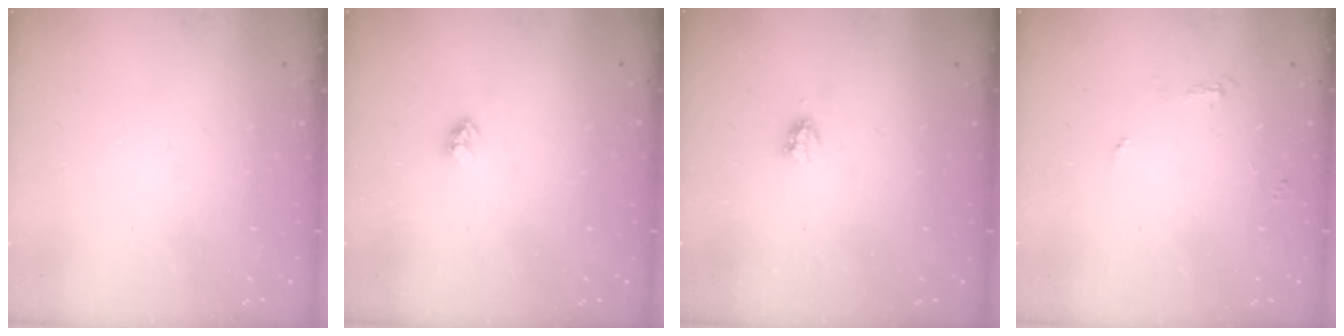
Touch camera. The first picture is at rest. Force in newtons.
{"total": 2.4, "press": 2.4, "slide": 0.1}
{"total": 2.9, "press": 2.9, "slide": 0.5}
{"total": 5.6, "press": 5.6, "slide": 0.4}